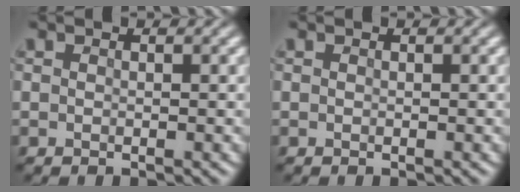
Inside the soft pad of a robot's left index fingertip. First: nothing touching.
{"total": 0.0}